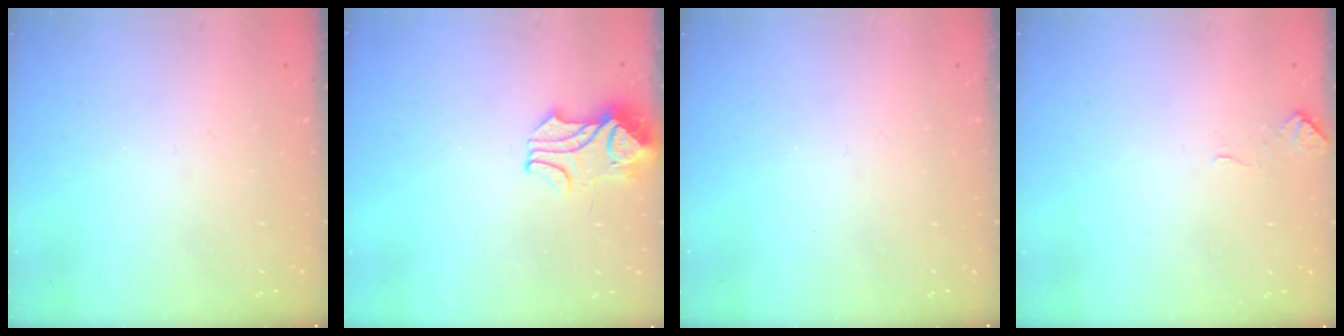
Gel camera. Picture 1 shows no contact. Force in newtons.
{"total": 2.1, "press": 1.9, "slide": 0.9}
{"total": 0.0}
{"total": 0.0}